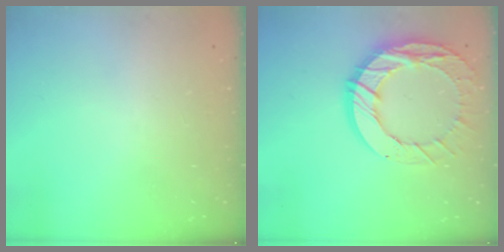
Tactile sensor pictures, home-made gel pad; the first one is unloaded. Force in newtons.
{"total": 18.3, "press": 18.3, "slide": 1.6}